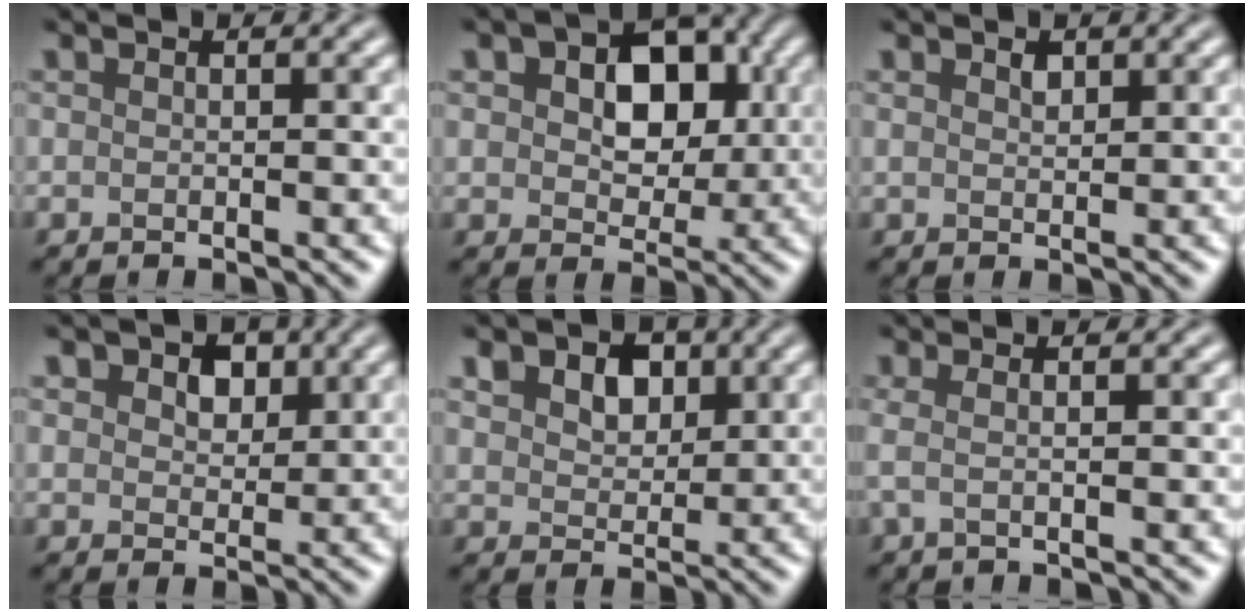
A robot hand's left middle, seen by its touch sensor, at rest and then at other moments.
{"total": 6.8, "force": [1.9, 4.5, 4.7], "torque": [-0.076, 0.020, 0.041]}
{"total": 1.2, "force": [0.5, -0.5, -0.9], "torque": [-0.005, 0.009, 0.028]}
{"total": 3.5, "force": [2.5, 2.1, 1.1], "torque": [-0.044, 0.023, 0.041]}
{"total": 3.8, "force": [2.6, 2.4, 1.3], "torque": [-0.048, 0.025, 0.048]}
{"total": 0.9, "force": [-0.1, 0.0, 0.9], "torque": [-0.026, 0.000, -0.002]}